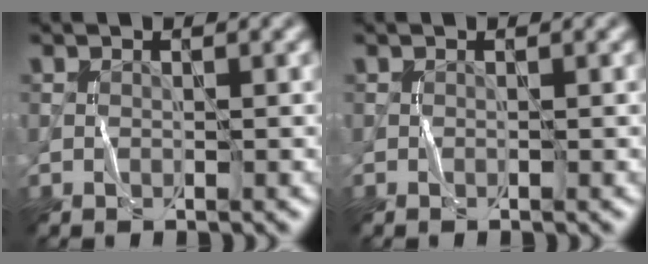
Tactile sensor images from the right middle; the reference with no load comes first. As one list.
[{"total": 0.0}]